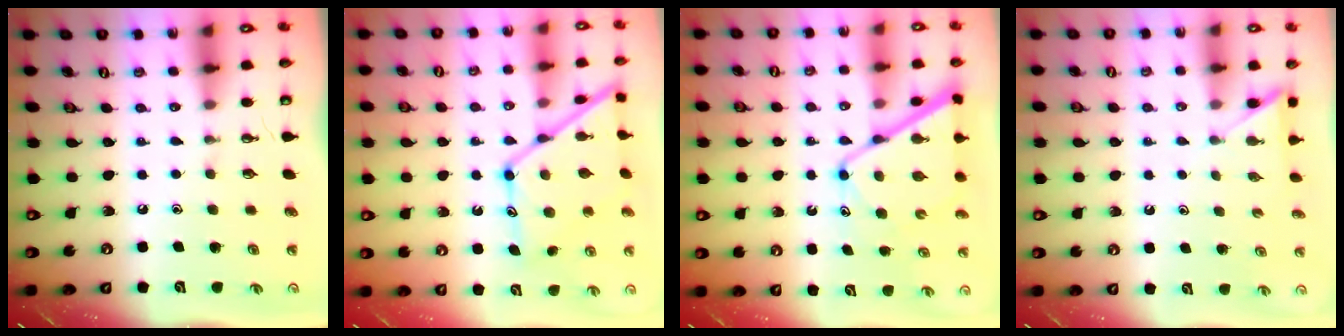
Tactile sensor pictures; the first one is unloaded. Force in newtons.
{"total": 16.3, "press": 16.3, "slide": 1.3}
{"total": 12.8, "press": 12.8, "slide": 1.0}
{"total": 4.5, "press": 4.5, "slide": 0.2}